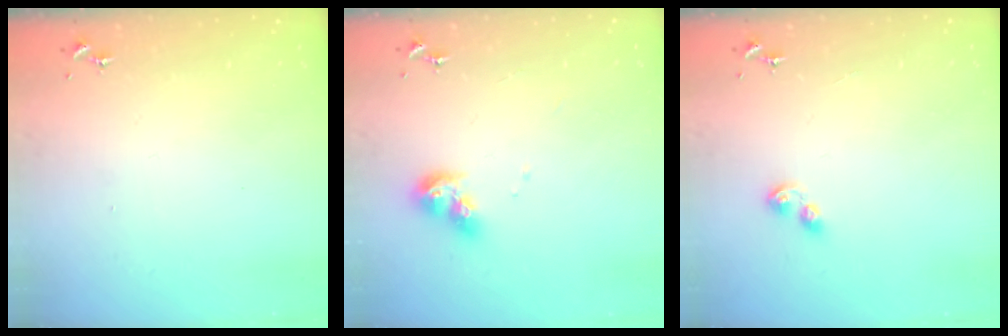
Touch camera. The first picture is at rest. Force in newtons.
{"total": 10.2, "press": 10.1, "slide": 0.9}
{"total": 4.5, "press": 4.4, "slide": 0.4}